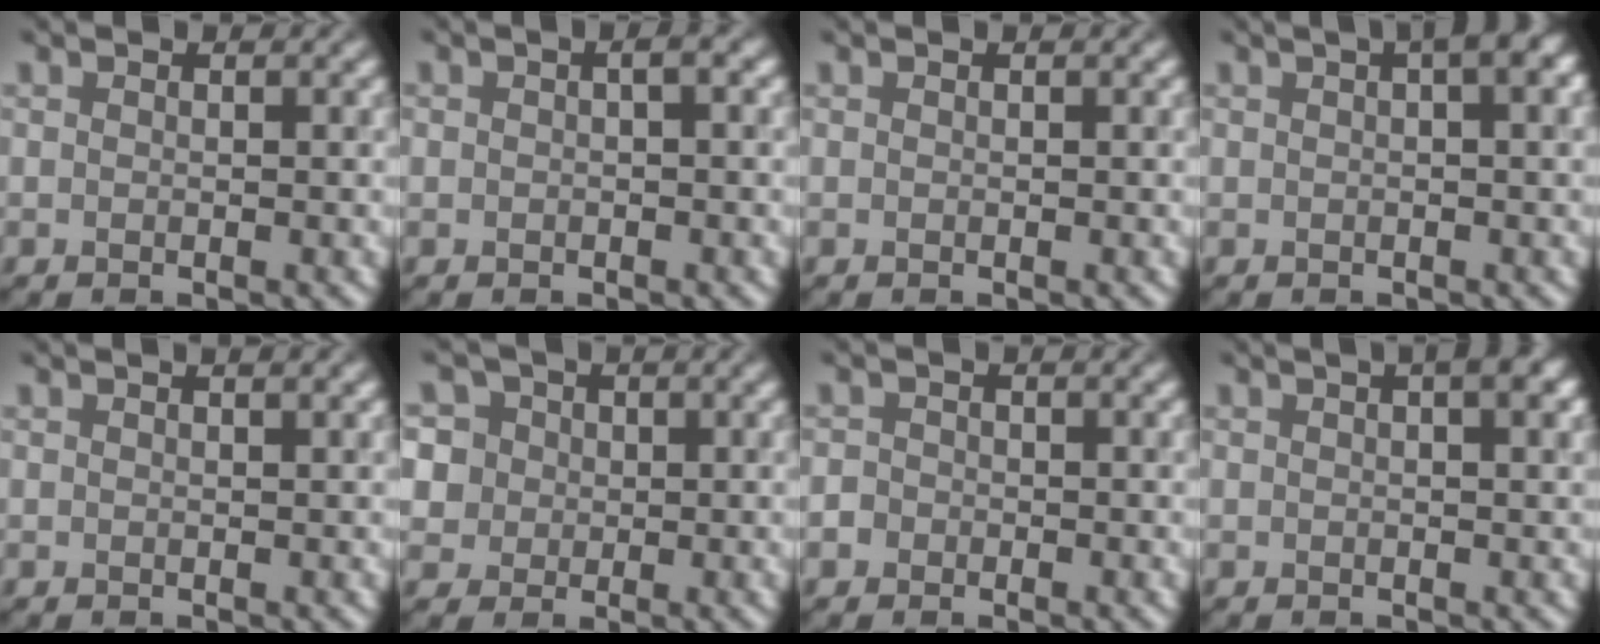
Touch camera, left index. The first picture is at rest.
{"total": 1.0, "force": [0.1, 0.4, 0.9], "torque": [-0.014, 0.006, 0.000]}
{"total": 0.0}
{"total": 3.5, "force": [1.3, 0.8, 3.1], "torque": [-0.036, 0.016, 0.014]}
{"total": 1.2, "force": [0.8, 0.3, 0.9], "torque": [-0.002, -0.001, 0.003]}
{"total": 6.4, "force": [1.9, 5.8, 1.9], "torque": [-0.034, 0.037, 0.006]}
{"total": 1.1, "force": [-0.7, 0.9, -0.1], "torque": [0.013, 0.004, -0.012]}
{"total": 2.9, "force": [1.3, 0.8, 2.5], "torque": [-0.027, 0.012, 0.009]}